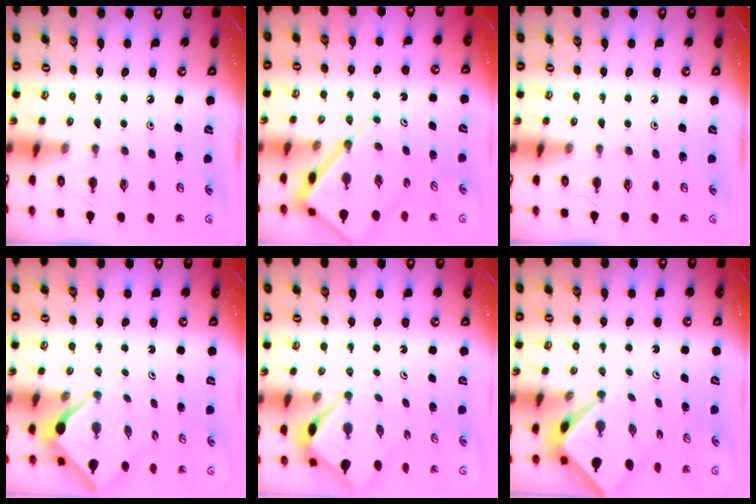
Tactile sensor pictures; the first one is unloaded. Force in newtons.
{"total": 8.4, "press": 8.3, "slide": 0.9}
{"total": 0.0}
{"total": 2.5, "press": 2.5, "slide": 0.2}
{"total": 3.0, "press": 3.0, "slide": 0.2}
{"total": 1.6, "press": 1.5, "slide": 0.2}